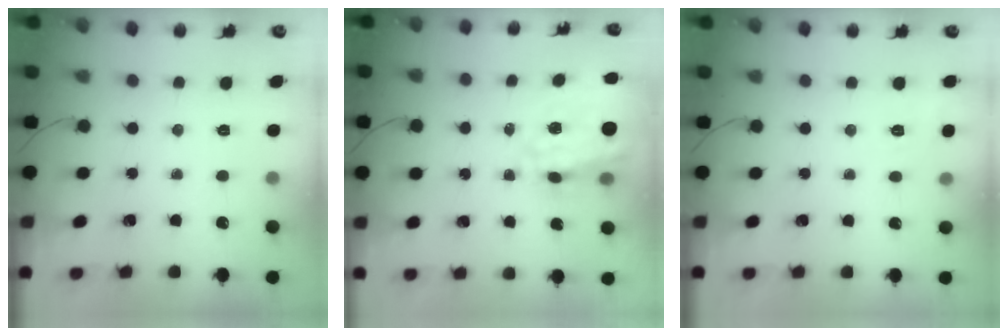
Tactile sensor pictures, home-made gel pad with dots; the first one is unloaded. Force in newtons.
{"total": 18.7, "press": 18.3, "slide": 4.2}
{"total": 5.8, "press": 5.5, "slide": 1.9}